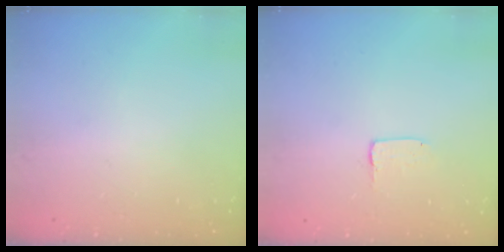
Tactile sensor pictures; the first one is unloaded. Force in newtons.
{"total": 1.7, "press": 1.6, "slide": 0.1}